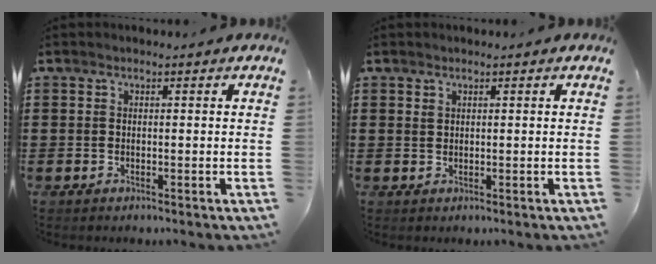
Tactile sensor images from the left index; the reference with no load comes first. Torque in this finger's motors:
{"motor_torque": [0.46, 0.61, 0.05, -0.02]}